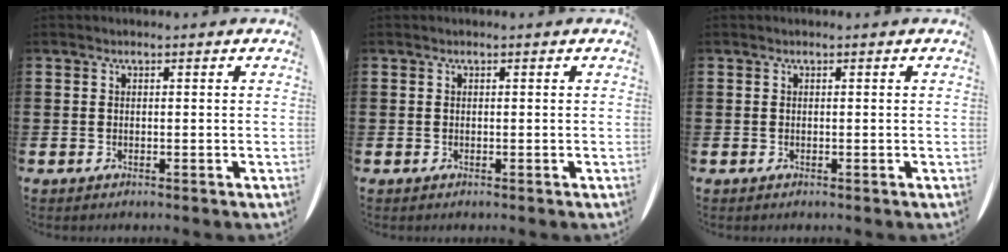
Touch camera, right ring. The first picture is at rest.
{"total": 0.0}
{"total": 0.0}